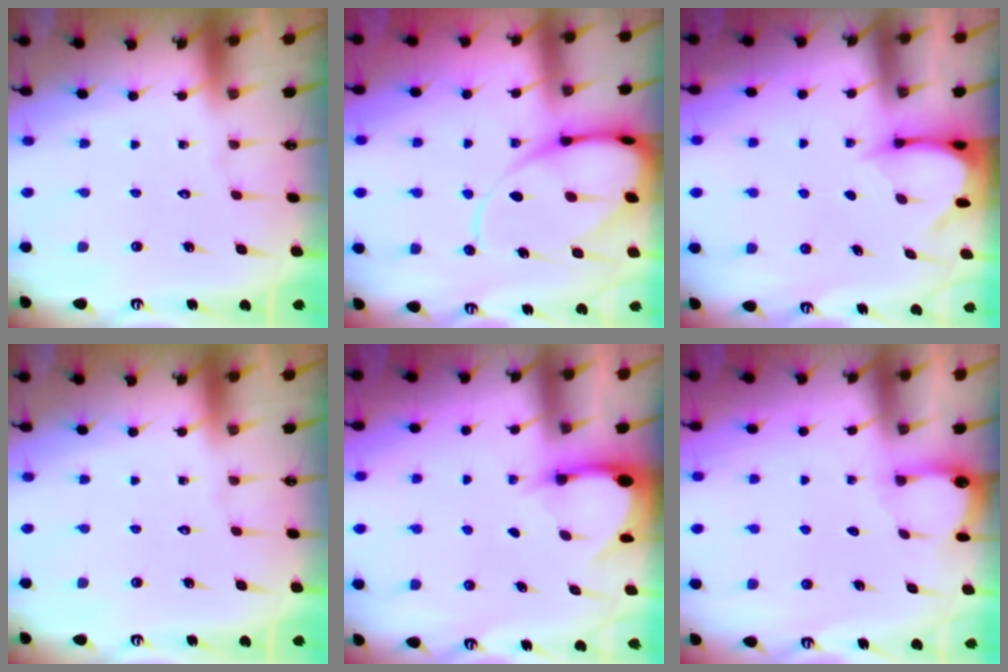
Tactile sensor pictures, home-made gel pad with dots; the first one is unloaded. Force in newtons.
{"total": 12.9, "press": 12.9, "slide": 1.2}
{"total": 3.7, "press": 3.7, "slide": 0.3}
{"total": 0.0}
{"total": 3.3, "press": 3.3, "slide": 0.2}
{"total": 2.0, "press": 2.0, "slide": 0.2}